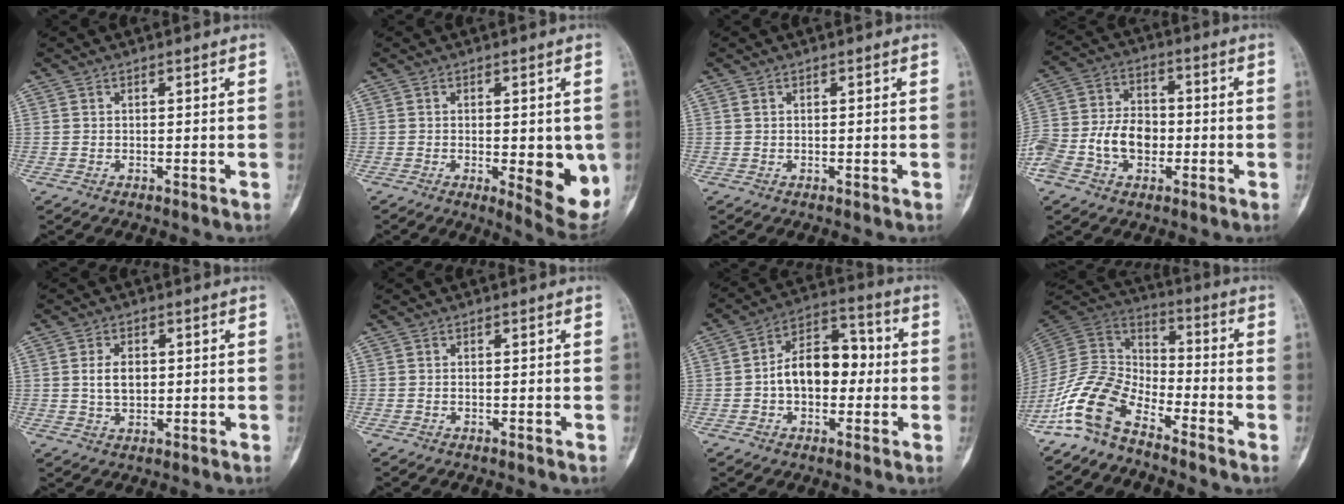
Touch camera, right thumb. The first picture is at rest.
{"total": 10.8, "force": [-1.7, 3.8, 10.0], "torque": [-0.106, -0.020, -0.013]}
{"total": 0.7, "force": [0.1, 0.3, 0.7], "torque": [-0.013, 0.001, 0.004]}
{"total": 13.3, "force": [-3.4, 9.3, 8.8], "torque": [-0.163, 0.032, -0.066]}
{"total": 4.8, "force": [0.6, 3.2, 3.6], "torque": [-0.056, 0.000, 0.011]}
{"total": 0.0}
{"total": 12.4, "force": [-0.6, 8.2, 9.3], "torque": [-0.119, 0.041, -0.020]}
{"total": 11.9, "force": [-8.6, 5.6, 6.0], "torque": [-0.115, 0.081, -0.185]}